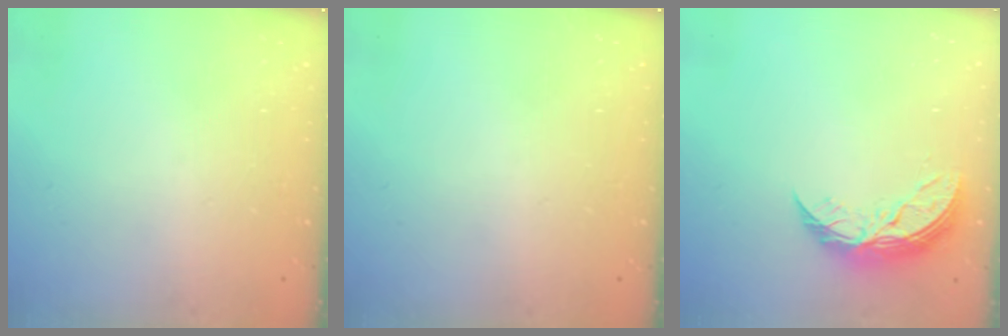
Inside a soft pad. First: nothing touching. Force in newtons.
{"total": 0.0}
{"total": 9.3, "press": 9.3, "slide": 0.5}